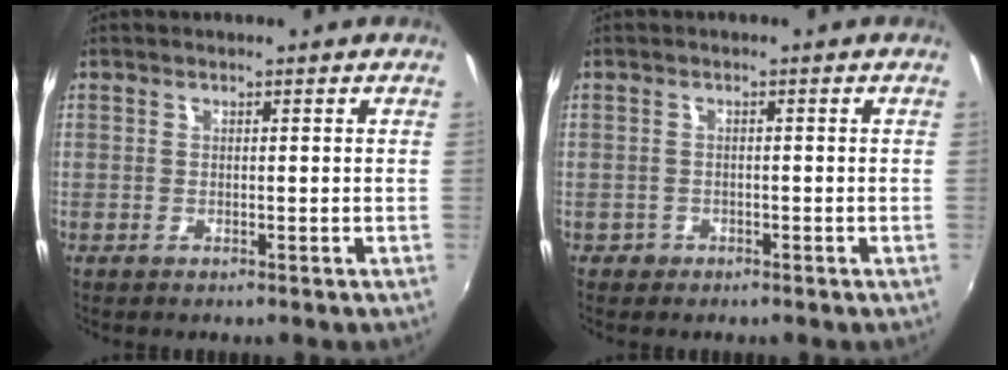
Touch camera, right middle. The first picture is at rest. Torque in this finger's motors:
{"motor_torque": [-0.09, -0.13, 0.04, -0.01]}